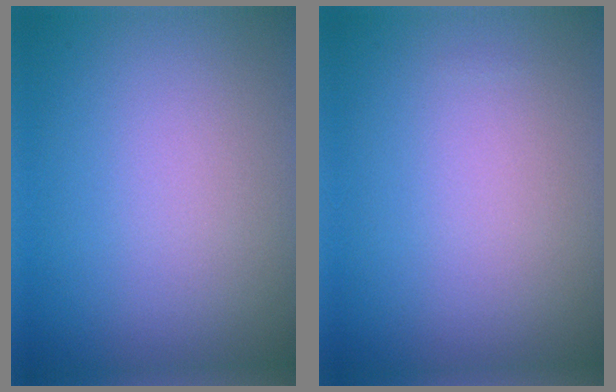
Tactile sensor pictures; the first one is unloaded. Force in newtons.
{"total": 0.0}